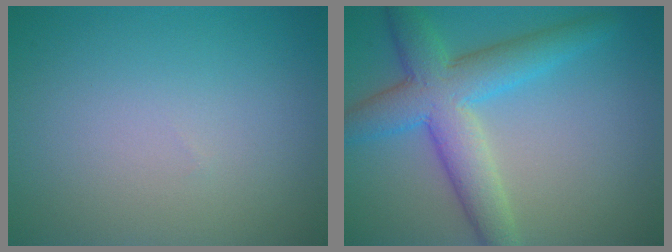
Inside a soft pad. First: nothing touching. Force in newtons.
{"total": 6.7, "press": 6.7, "slide": 0.2}